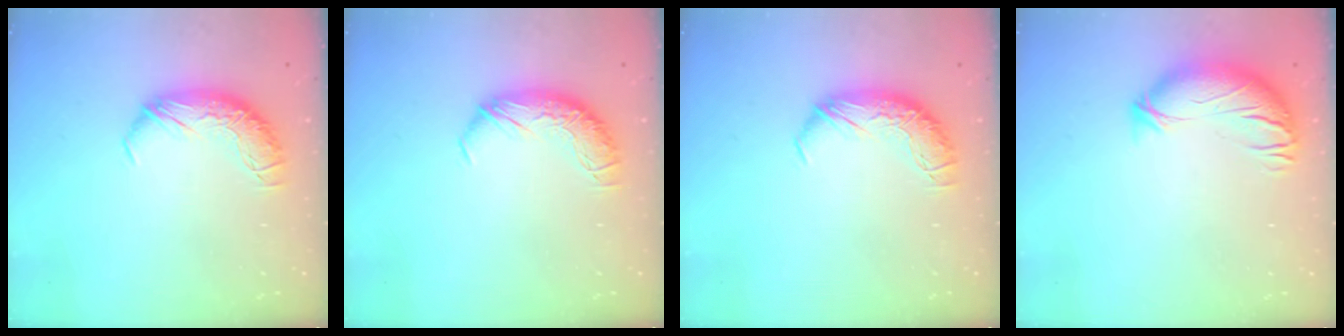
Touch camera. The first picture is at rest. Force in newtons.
{"total": 0.0}
{"total": 0.0}
{"total": 3.6, "press": 2.9, "slide": 2.2}